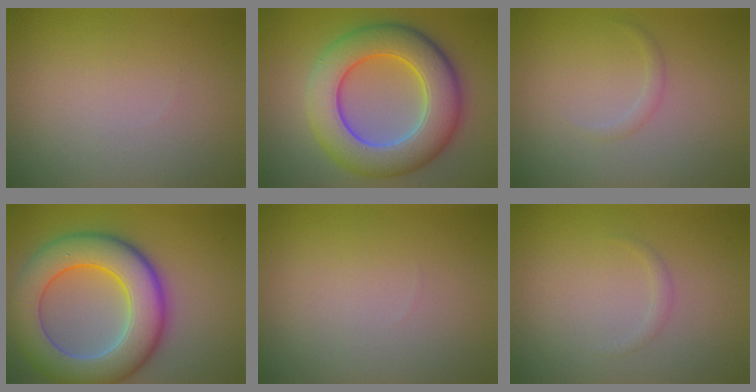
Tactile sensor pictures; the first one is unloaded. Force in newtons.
{"total": 9.9, "press": 9.9, "slide": 0.3}
{"total": 0.7, "press": 0.7, "slide": 0.0}
{"total": 10.5, "press": 10.5, "slide": 0.6}
{"total": 0.0}
{"total": 0.6, "press": 0.6, "slide": 0.0}